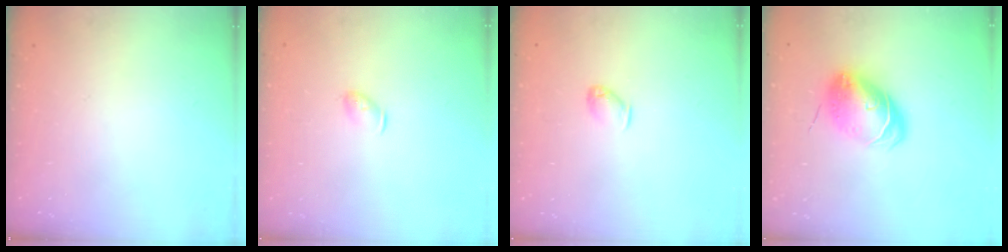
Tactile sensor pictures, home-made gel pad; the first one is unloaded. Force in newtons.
{"total": 3.9, "press": 3.8, "slide": 0.8}
{"total": 3.9, "press": 3.8, "slide": 0.8}
{"total": 10.4, "press": 10.3, "slide": 0.8}